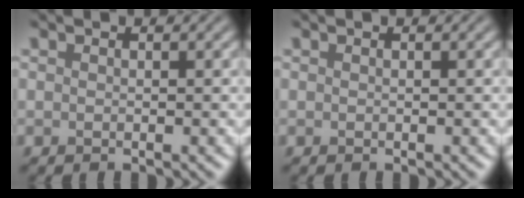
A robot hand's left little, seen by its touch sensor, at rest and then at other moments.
{"total": 0.0}